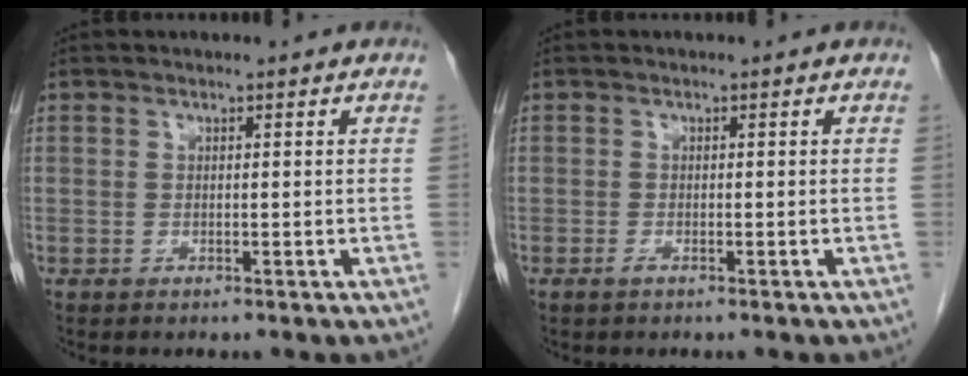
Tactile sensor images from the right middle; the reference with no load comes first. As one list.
[{"total": 0.7, "force": [-0.5, -0.1, 0.5], "torque": [-0.010, -0.001, -0.010]}]